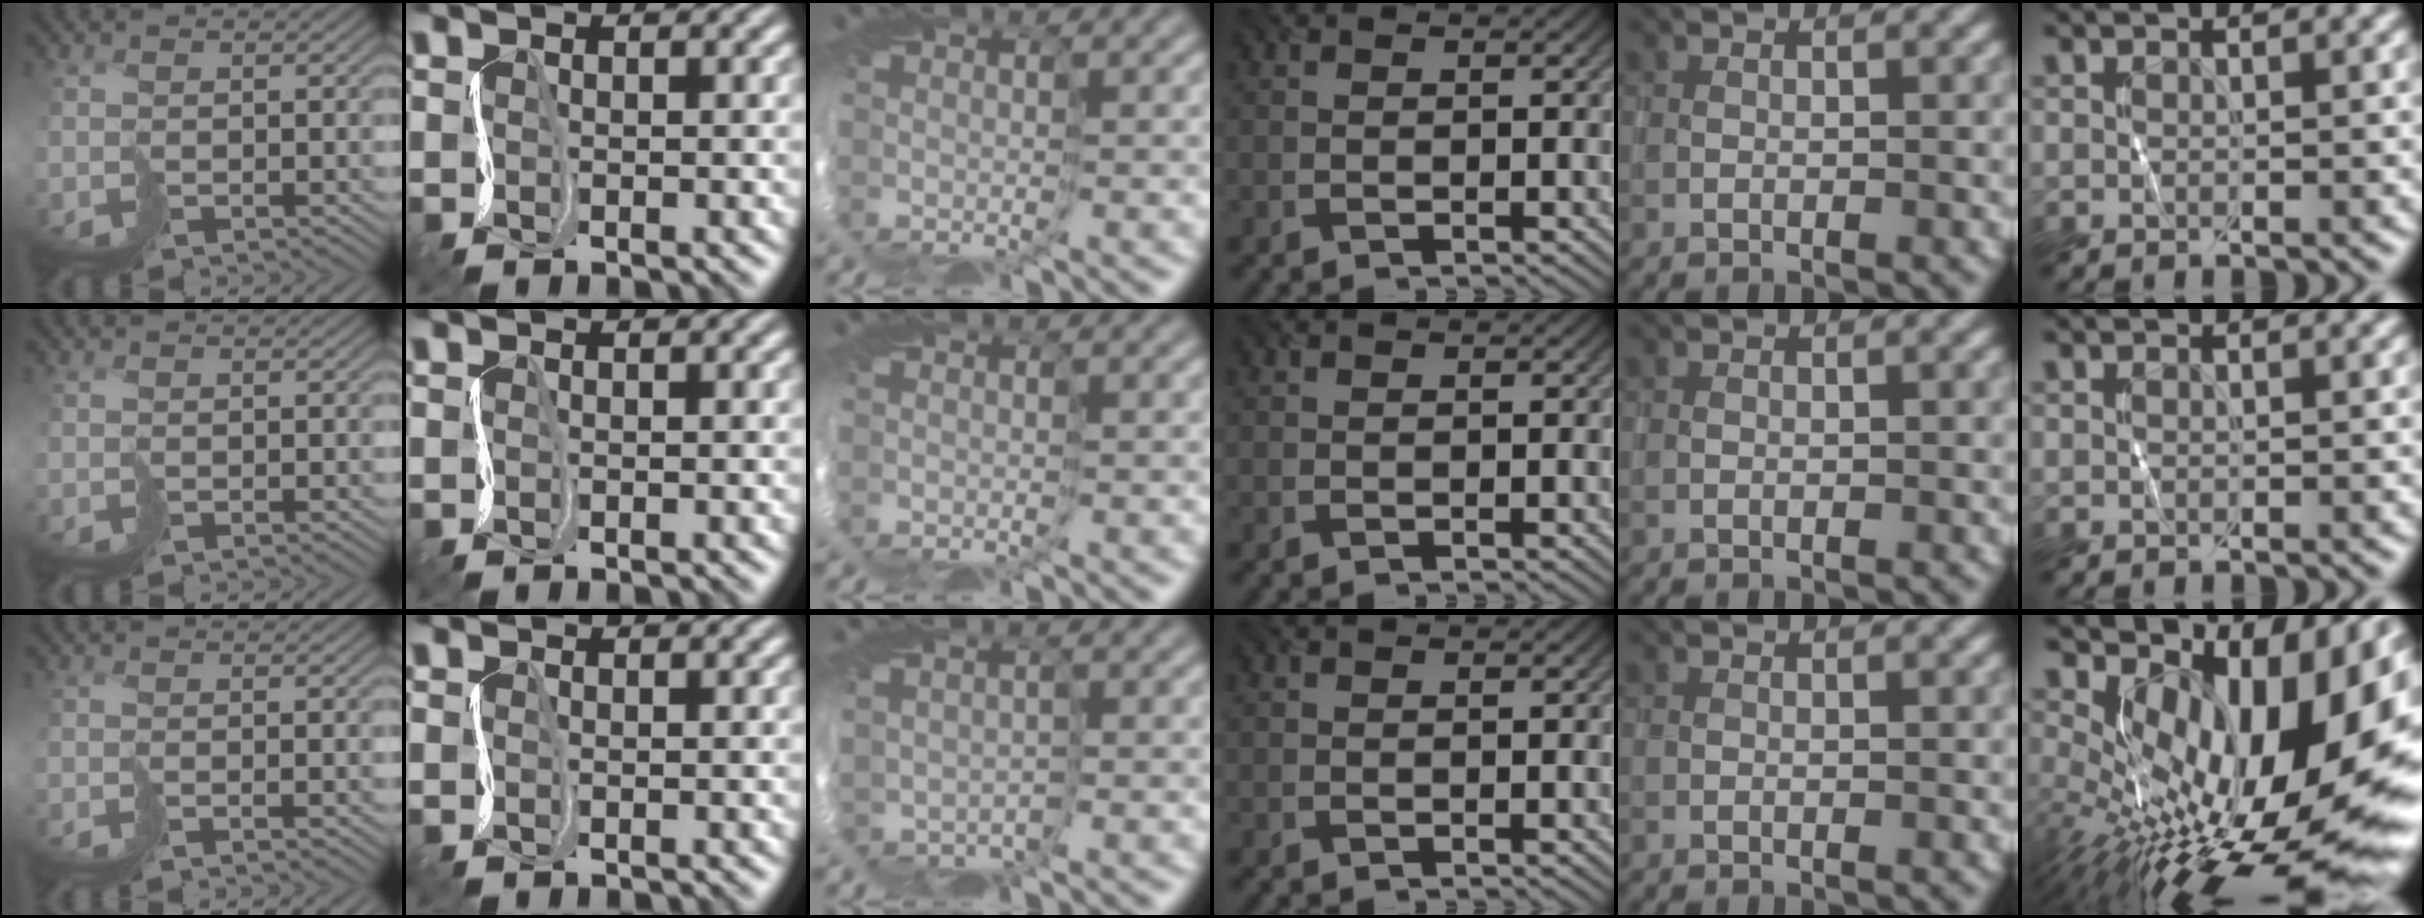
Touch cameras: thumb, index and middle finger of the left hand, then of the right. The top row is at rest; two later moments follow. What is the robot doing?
{"motion": "cut", "object": "wrapping paper"}